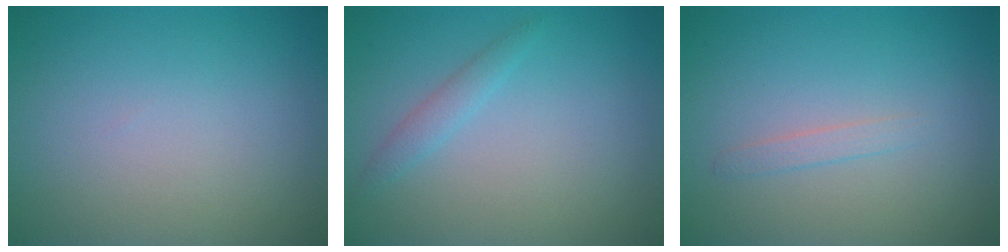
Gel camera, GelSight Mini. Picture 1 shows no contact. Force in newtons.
{"total": 1.3, "press": 1.3, "slide": 0.0}
{"total": 0.9, "press": 0.9, "slide": 0.1}